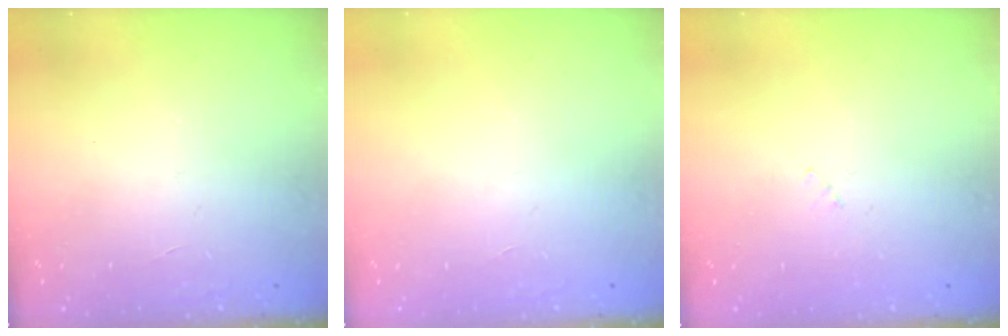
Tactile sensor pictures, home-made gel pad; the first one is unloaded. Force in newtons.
{"total": 0.0}
{"total": 2.7, "press": 2.7, "slide": 0.3}